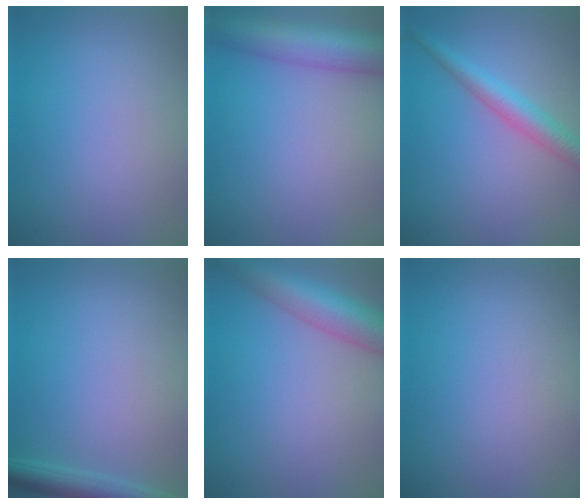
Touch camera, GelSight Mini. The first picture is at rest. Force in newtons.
{"total": 7.4, "press": 7.4, "slide": 0.3}
{"total": 3.2, "press": 3.2, "slide": 0.1}
{"total": 3.0, "press": 3.0, "slide": 0.2}
{"total": 6.2, "press": 6.2, "slide": 0.2}
{"total": 0.0}